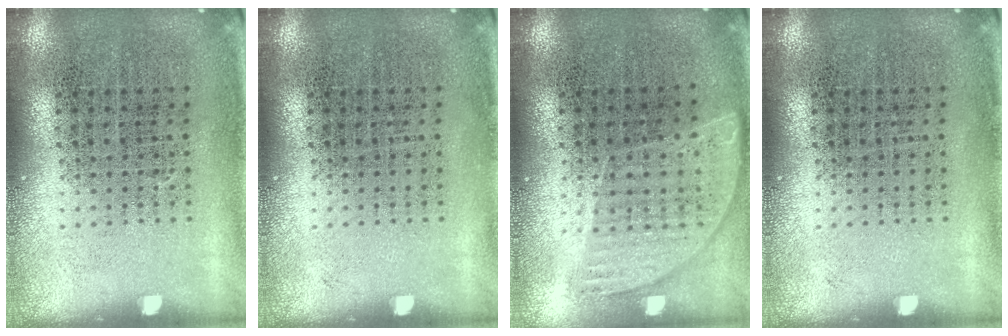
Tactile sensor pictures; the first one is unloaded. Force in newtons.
{"total": 0.0}
{"total": 0.8, "press": 0.8, "slide": 0.3}
{"total": 0.0}